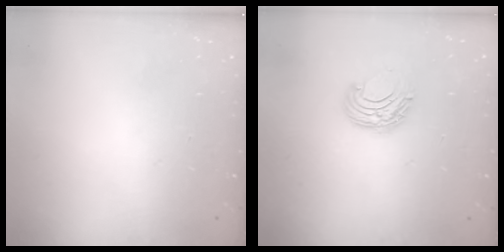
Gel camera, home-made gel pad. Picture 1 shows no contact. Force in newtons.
{"total": 7.6, "press": 7.6, "slide": 0.6}